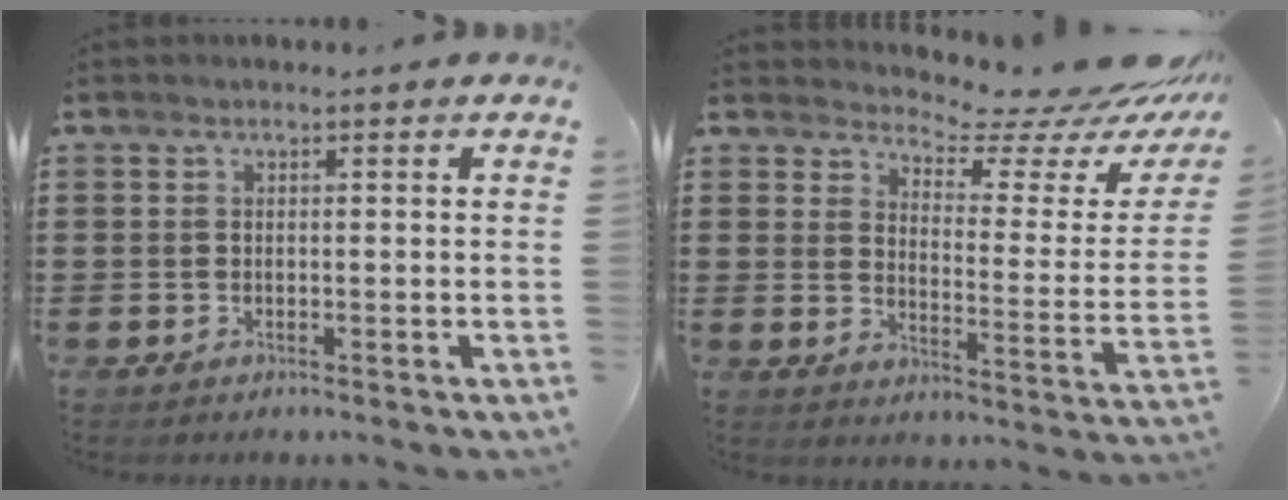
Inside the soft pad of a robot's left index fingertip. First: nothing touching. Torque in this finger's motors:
{"motor_torque": [0.76, -0.91, 0.13, -0.01]}